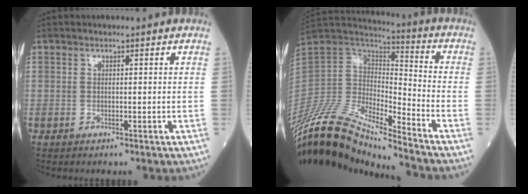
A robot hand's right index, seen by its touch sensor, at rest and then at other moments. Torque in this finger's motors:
{"motor_torque": [0.88, -1.26, 0.49, 0.17]}